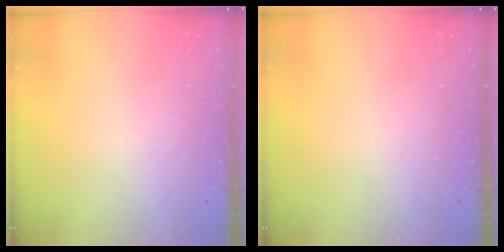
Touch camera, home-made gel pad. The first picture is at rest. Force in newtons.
{"total": 0.0}